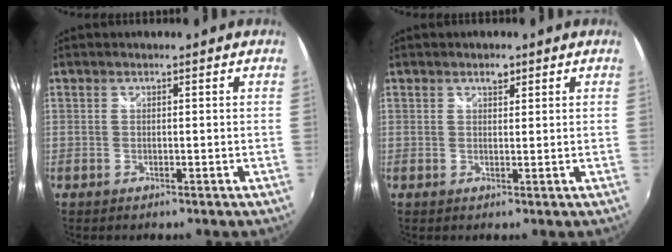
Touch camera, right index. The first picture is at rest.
{"total": 1.5, "force": [1.0, 0.9, 0.8], "torque": [-0.009, 0.004, 0.016]}